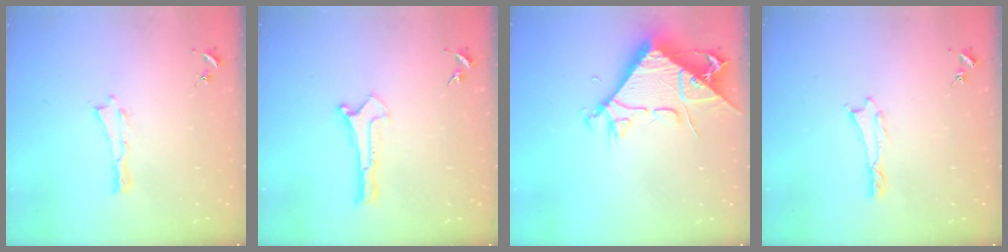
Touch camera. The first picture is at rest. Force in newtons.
{"total": 0.0}
{"total": 9.8, "press": 9.7, "slide": 1.1}
{"total": 0.5, "press": 0.5, "slide": 0.2}